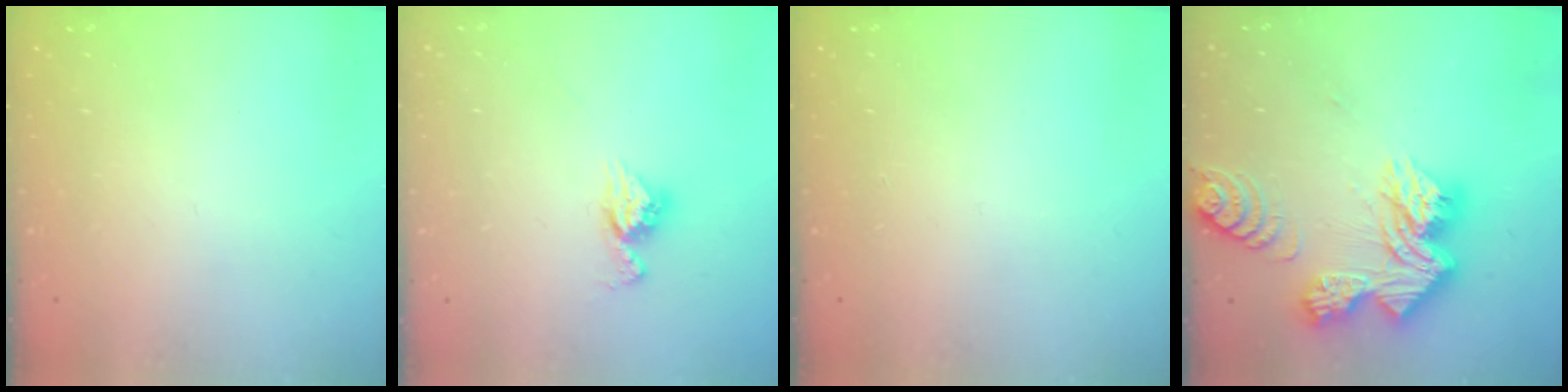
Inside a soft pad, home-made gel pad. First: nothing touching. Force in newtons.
{"total": 9.0, "press": 8.9, "slide": 0.7}
{"total": 1.7, "press": 1.7, "slide": 0.2}
{"total": 20.1, "press": 20.0, "slide": 1.8}